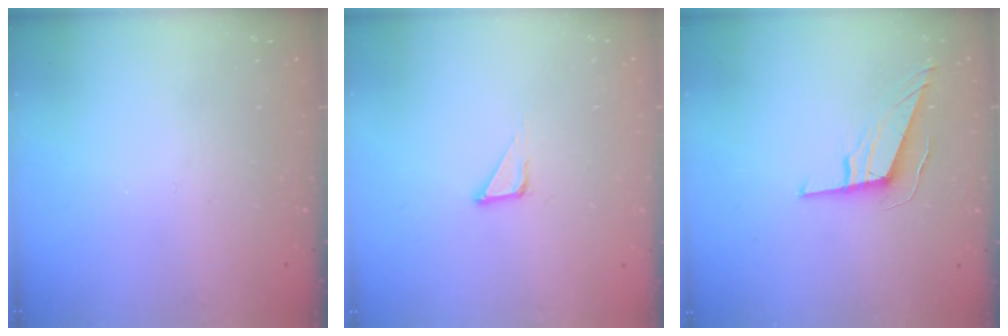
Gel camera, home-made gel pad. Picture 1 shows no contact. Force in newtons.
{"total": 3.4, "press": 3.4, "slide": 0.2}
{"total": 9.7, "press": 9.5, "slide": 2.0}